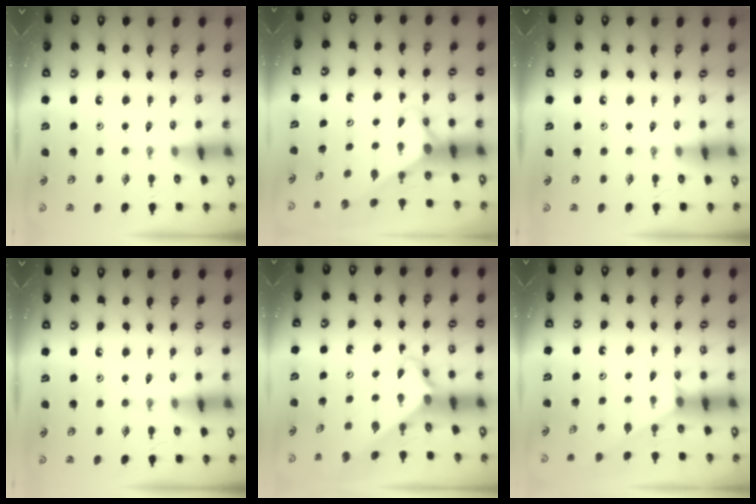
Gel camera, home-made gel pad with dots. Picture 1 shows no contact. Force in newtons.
{"total": 2.7, "press": 2.7, "slide": 0.0}
{"total": 0.0}
{"total": 0.0}
{"total": 2.7, "press": 2.7, "slide": 0.2}
{"total": 2.0, "press": 2.0, "slide": 0.2}